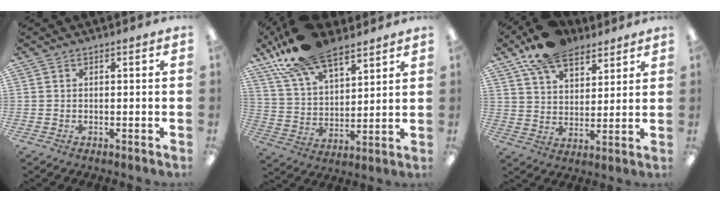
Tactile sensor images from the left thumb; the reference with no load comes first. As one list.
[{"total": 18.0, "force": [13.1, 8.1, 9.3], "torque": [-0.181, -0.061, 0.238]}, {"total": 12.7, "force": [9.6, 6.2, 5.5], "torque": [-0.094, -0.047, 0.179]}]